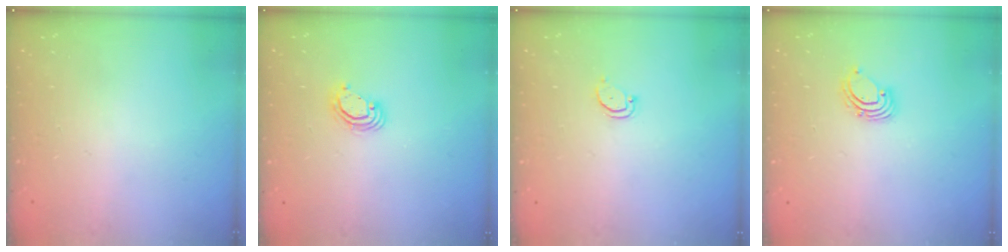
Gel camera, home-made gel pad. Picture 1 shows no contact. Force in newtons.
{"total": 4.1, "press": 4.1, "slide": 0.3}
{"total": 2.5, "press": 2.5, "slide": 0.3}
{"total": 2.6, "press": 2.6, "slide": 0.2}